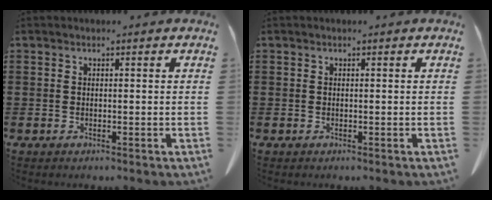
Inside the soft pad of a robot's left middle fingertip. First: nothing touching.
{"total": 0.0}